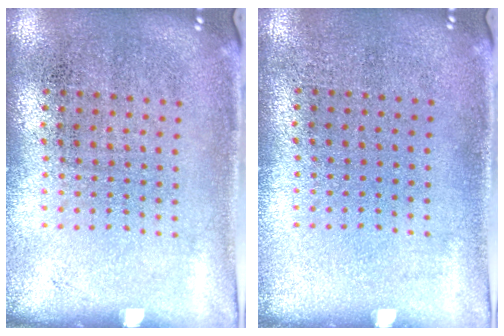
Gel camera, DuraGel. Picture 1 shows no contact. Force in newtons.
{"total": 0.0}